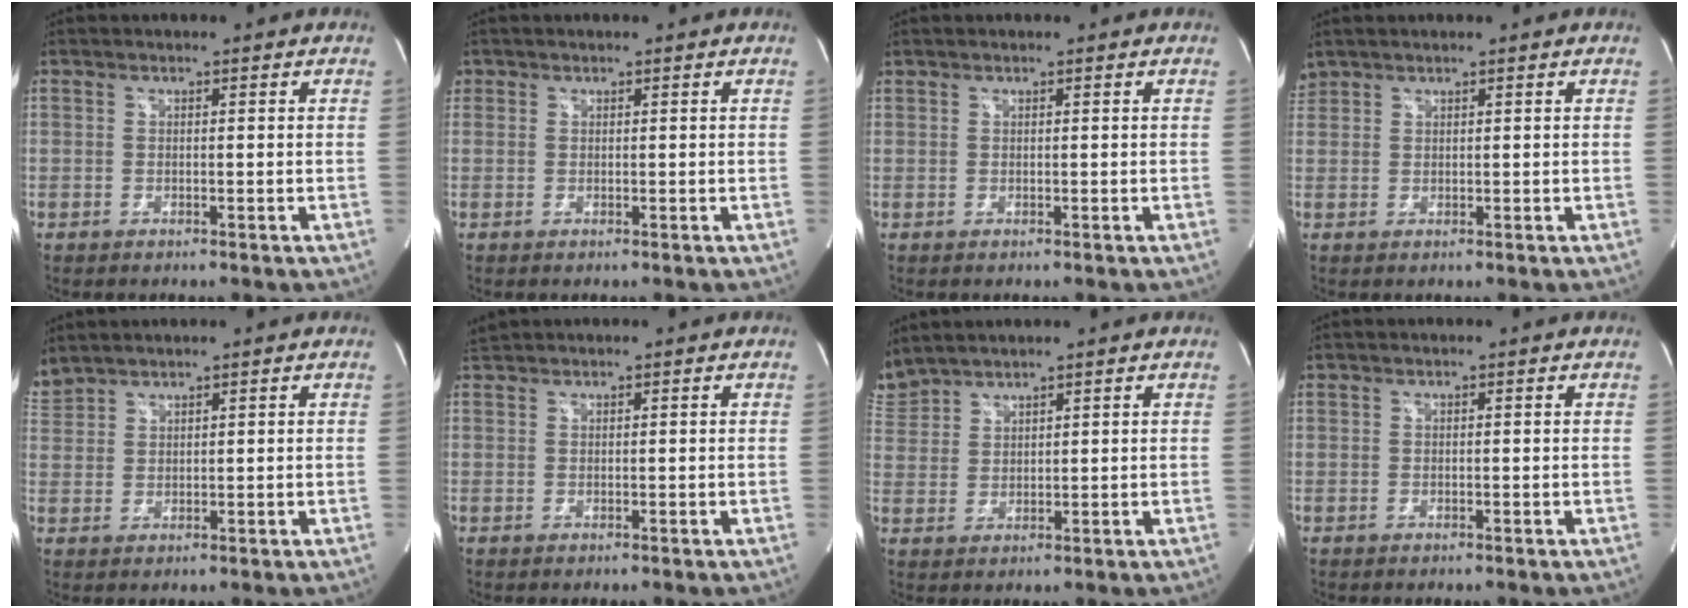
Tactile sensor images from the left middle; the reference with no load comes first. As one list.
[{"total": 0.7, "force": [0.4, 0.6, 0.1], "torque": [0.004, 0.004, 0.005]}, {"total": 0.0}, {"total": 1.7, "force": [1.6, 0.6, 0.0], "torque": [-0.006, 0.016, 0.034]}, {"total": 4.2, "force": [4.1, 0.5, 1.0], "torque": [-0.039, 0.027, 0.090]}, {"total": 1.2, "force": [1.2, -0.2, -0.1], "torque": [-0.009, 0.013, 0.032]}, {"total": 5.3, "force": [5.1, 0.8, 0.8], "torque": [-0.030, 0.023, 0.108]}, {"total": 0.0}]